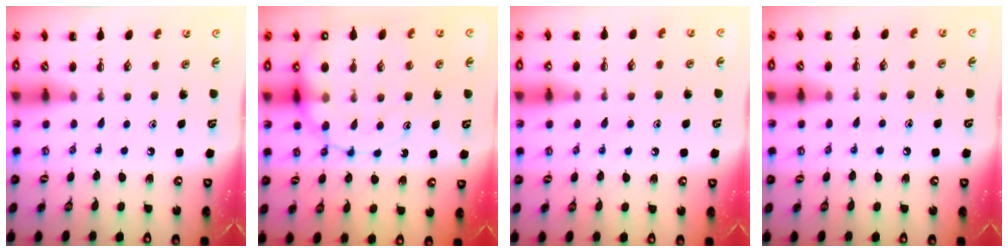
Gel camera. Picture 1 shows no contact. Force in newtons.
{"total": 16.7, "press": 16.4, "slide": 3.4}
{"total": 6.0, "press": 5.9, "slide": 1.2}
{"total": 7.0, "press": 6.8, "slide": 1.6}